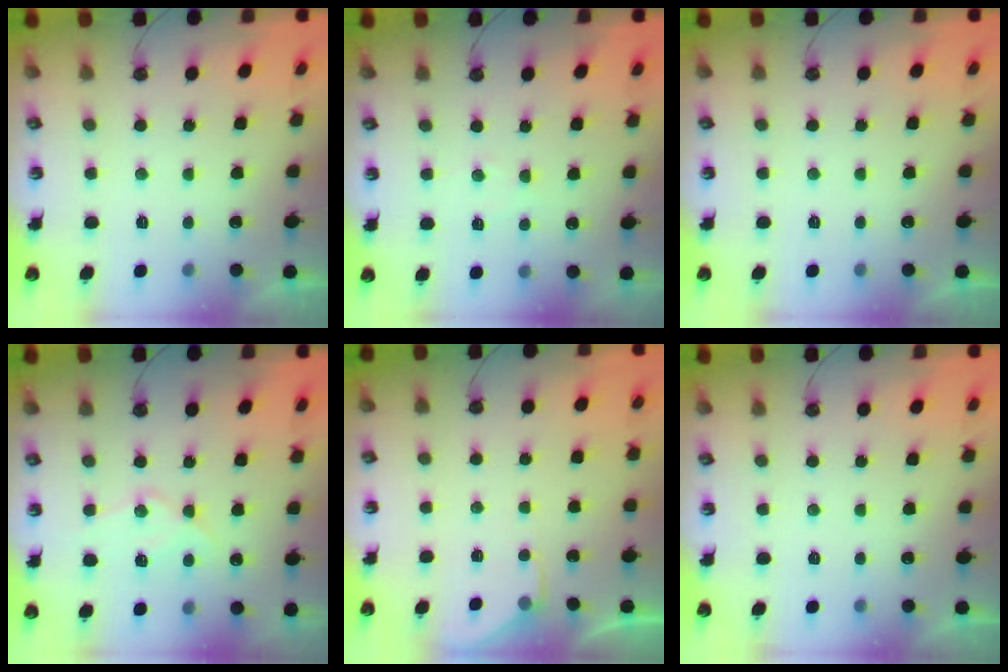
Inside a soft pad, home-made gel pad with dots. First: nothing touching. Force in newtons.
{"total": 4.8, "press": 4.8, "slide": 0.7}
{"total": 0.0}
{"total": 13.4, "press": 13.3, "slide": 1.2}
{"total": 4.0, "press": 4.0, "slide": 0.4}
{"total": 0.0}